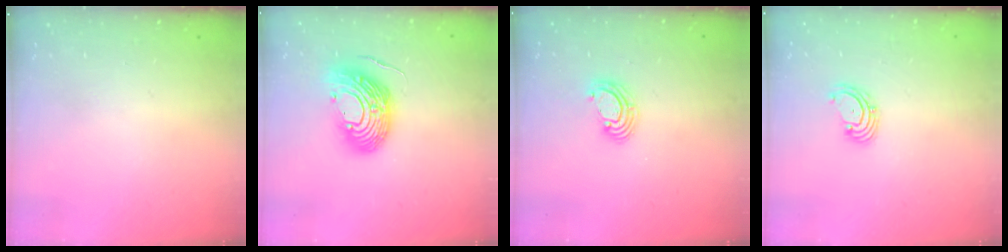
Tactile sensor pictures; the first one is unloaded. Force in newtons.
{"total": 14.0, "press": 13.9, "slide": 2.3}
{"total": 4.0, "press": 3.9, "slide": 0.2}
{"total": 2.7, "press": 2.7, "slide": 0.6}